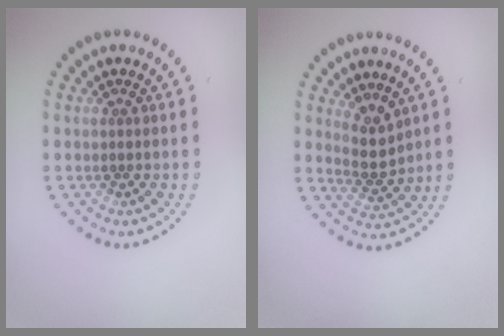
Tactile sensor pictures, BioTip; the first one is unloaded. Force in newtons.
{"total": 2.5, "press": 2.0, "slide": 1.5}